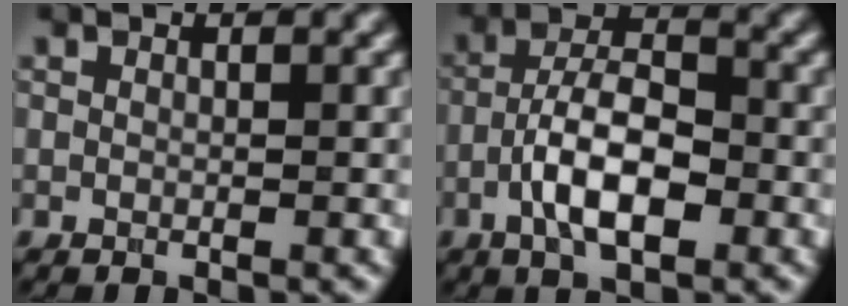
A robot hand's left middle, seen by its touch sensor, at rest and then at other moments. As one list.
[{"total": 6.2, "force": [-2.3, 2.5, 5.2], "torque": [-0.093, 0.007, -0.048]}]